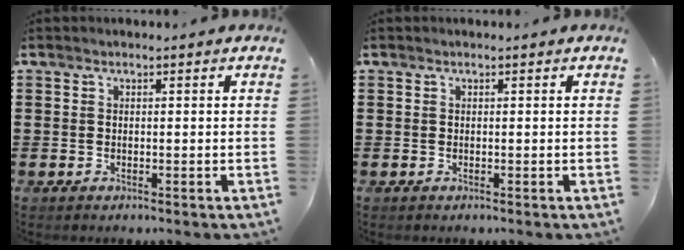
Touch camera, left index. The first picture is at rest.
{"total": 0.0}